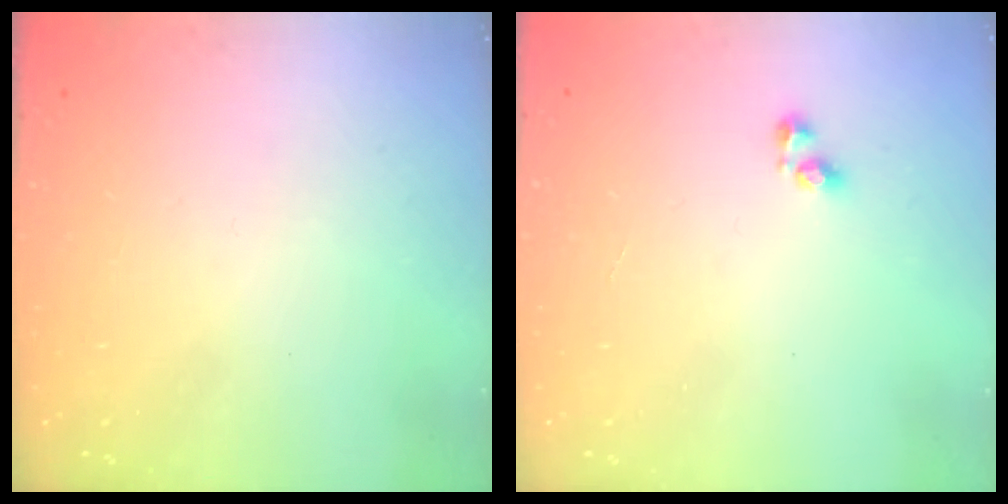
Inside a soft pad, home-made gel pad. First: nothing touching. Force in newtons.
{"total": 3.2, "press": 3.1, "slide": 0.6}